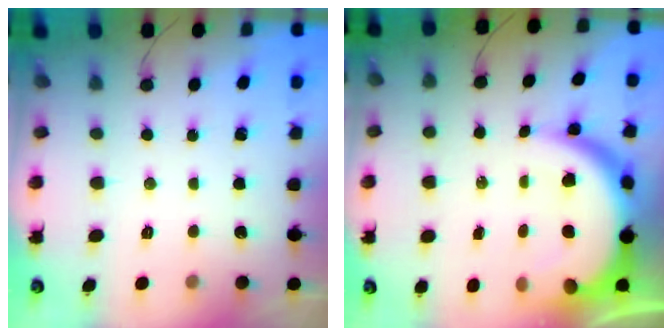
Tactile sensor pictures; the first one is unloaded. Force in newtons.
{"total": 14.9, "press": 14.8, "slide": 1.6}